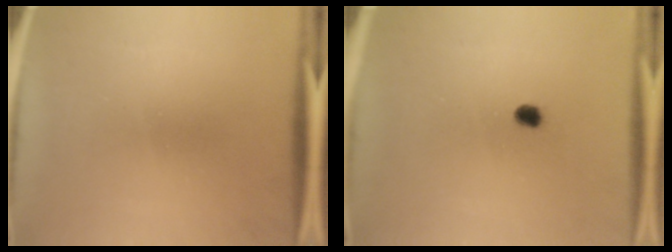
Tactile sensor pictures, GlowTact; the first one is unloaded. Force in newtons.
{"total": 1.9}